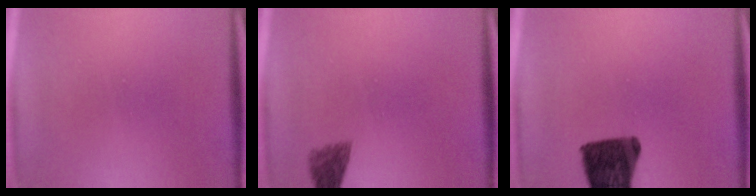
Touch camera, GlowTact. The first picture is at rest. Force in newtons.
{"total": 2.0}
{"total": 12.6}